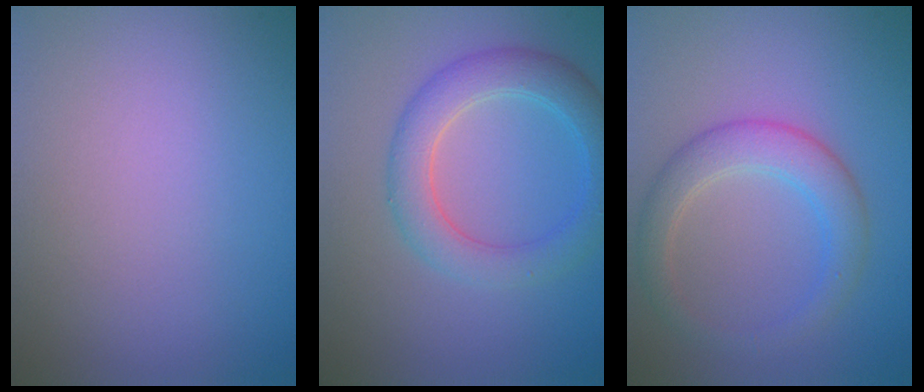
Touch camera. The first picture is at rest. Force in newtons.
{"total": 4.6, "press": 4.6, "slide": 0.2}
{"total": 3.8, "press": 3.8, "slide": 0.2}